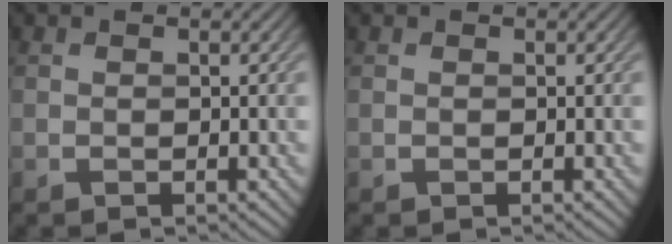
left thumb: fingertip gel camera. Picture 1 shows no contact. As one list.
[{"total": 0.0}]